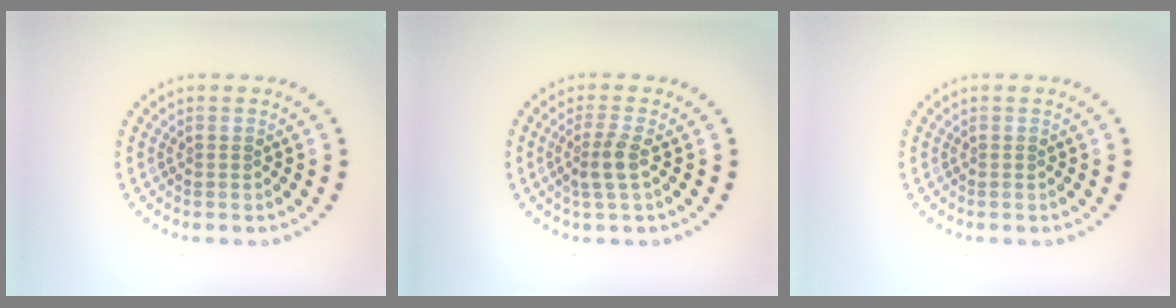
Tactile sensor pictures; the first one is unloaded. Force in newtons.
{"total": 2.2, "press": 1.8, "slide": 1.3}
{"total": 0.0}